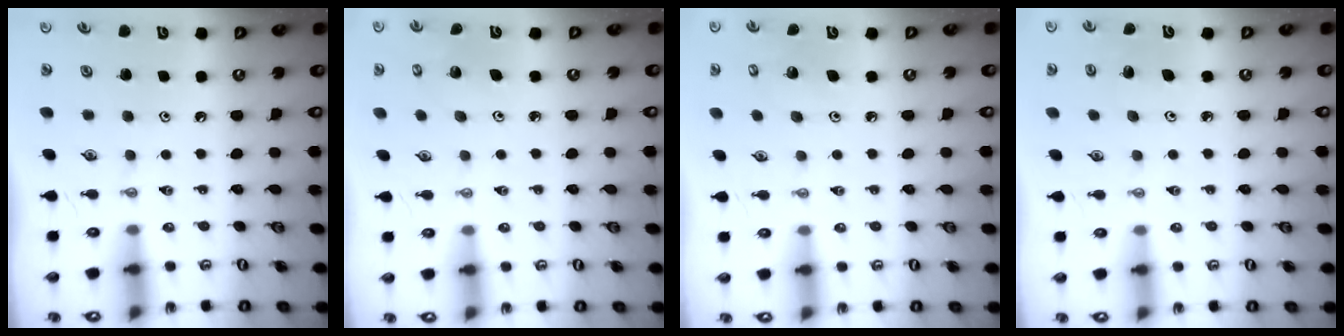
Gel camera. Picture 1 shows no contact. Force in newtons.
{"total": 2.2, "press": 2.2, "slide": 0.2}
{"total": 4.3, "press": 4.3, "slide": 0.3}
{"total": 3.7, "press": 3.4, "slide": 1.4}